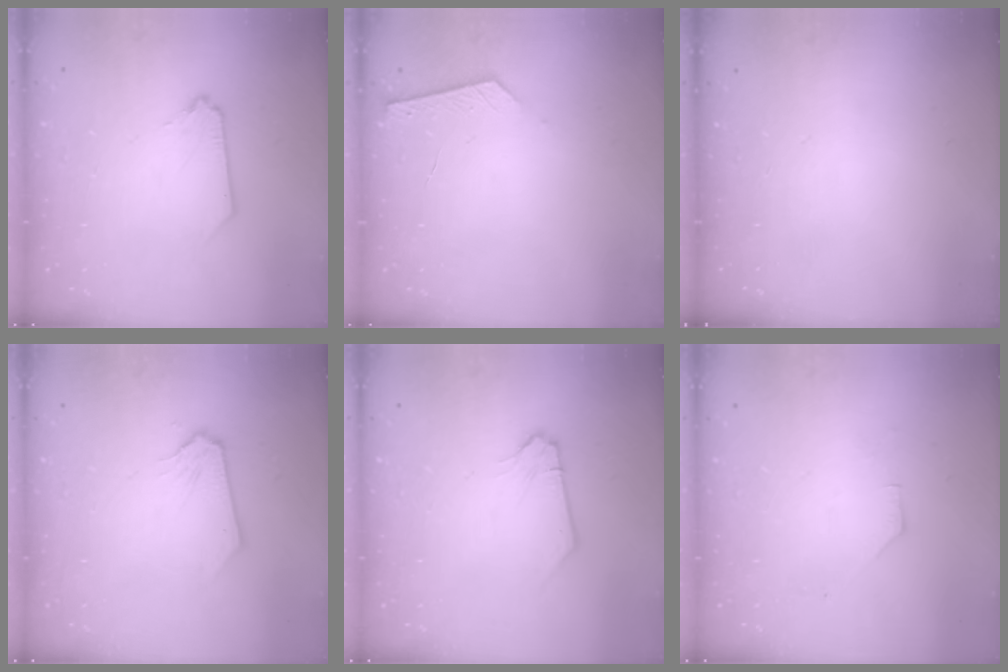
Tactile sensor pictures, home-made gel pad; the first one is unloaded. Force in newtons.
{"total": 4.0, "press": 4.0, "slide": 0.4}
{"total": 0.0}
{"total": 0.0}
{"total": 0.0}
{"total": 1.0, "press": 1.0, "slide": 0.2}